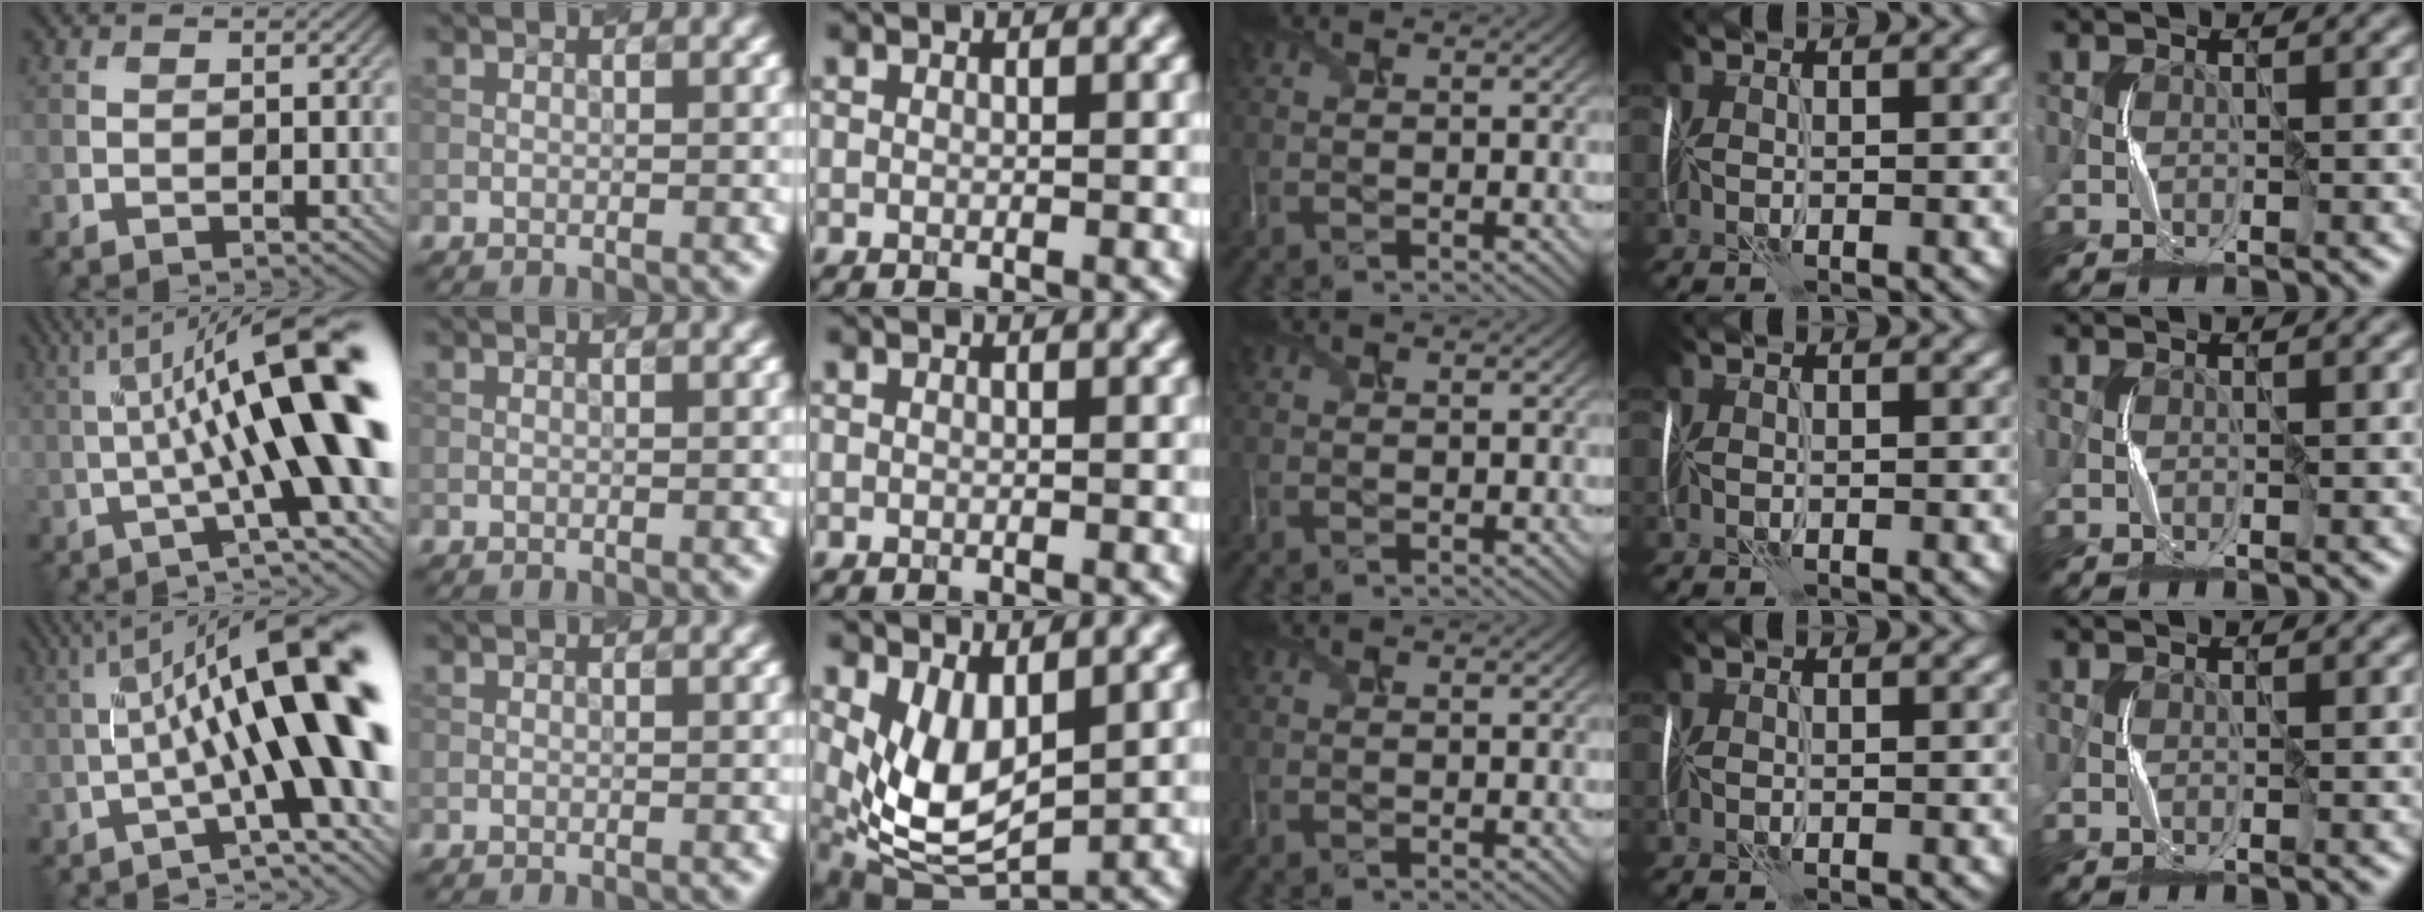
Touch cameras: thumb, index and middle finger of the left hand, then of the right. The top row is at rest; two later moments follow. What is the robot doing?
{"motion": "shake", "object": "plastic piggy bank"}